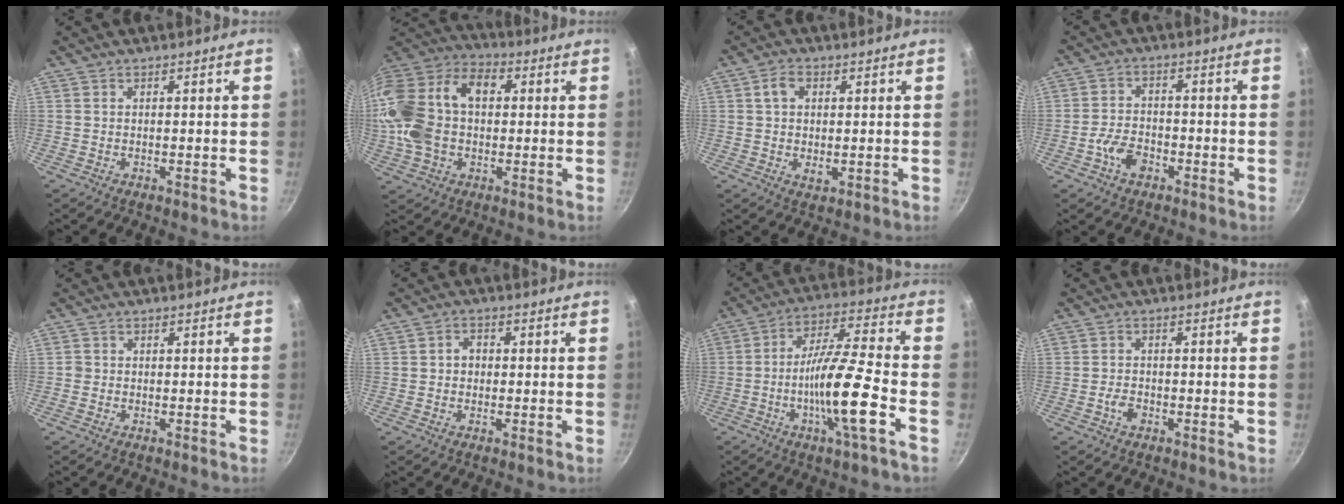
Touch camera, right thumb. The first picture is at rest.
{"total": 23.5, "force": [1.6, 16.5, 16.7], "torque": [-0.341, 0.053, 0.016]}
{"total": 5.0, "force": [1.2, 3.4, 3.5], "torque": [-0.055, -0.004, 0.018]}
{"total": 5.5, "force": [-2.7, 3.4, 3.4], "torque": [-0.058, 0.024, -0.054]}
{"total": 0.8, "force": [-0.2, 0.8, 0.1], "torque": [-0.002, 0.002, -0.007]}
{"total": 2.6, "force": [0.0, 2.2, 1.4], "torque": [-0.008, 0.008, -0.002]}
{"total": 14.8, "force": [-5.0, 1.7, 13.9], "torque": [-0.239, 0.033, -0.099]}
{"total": 2.4, "force": [-1.2, 1.4, 1.5], "torque": [-0.029, 0.011, -0.025]}